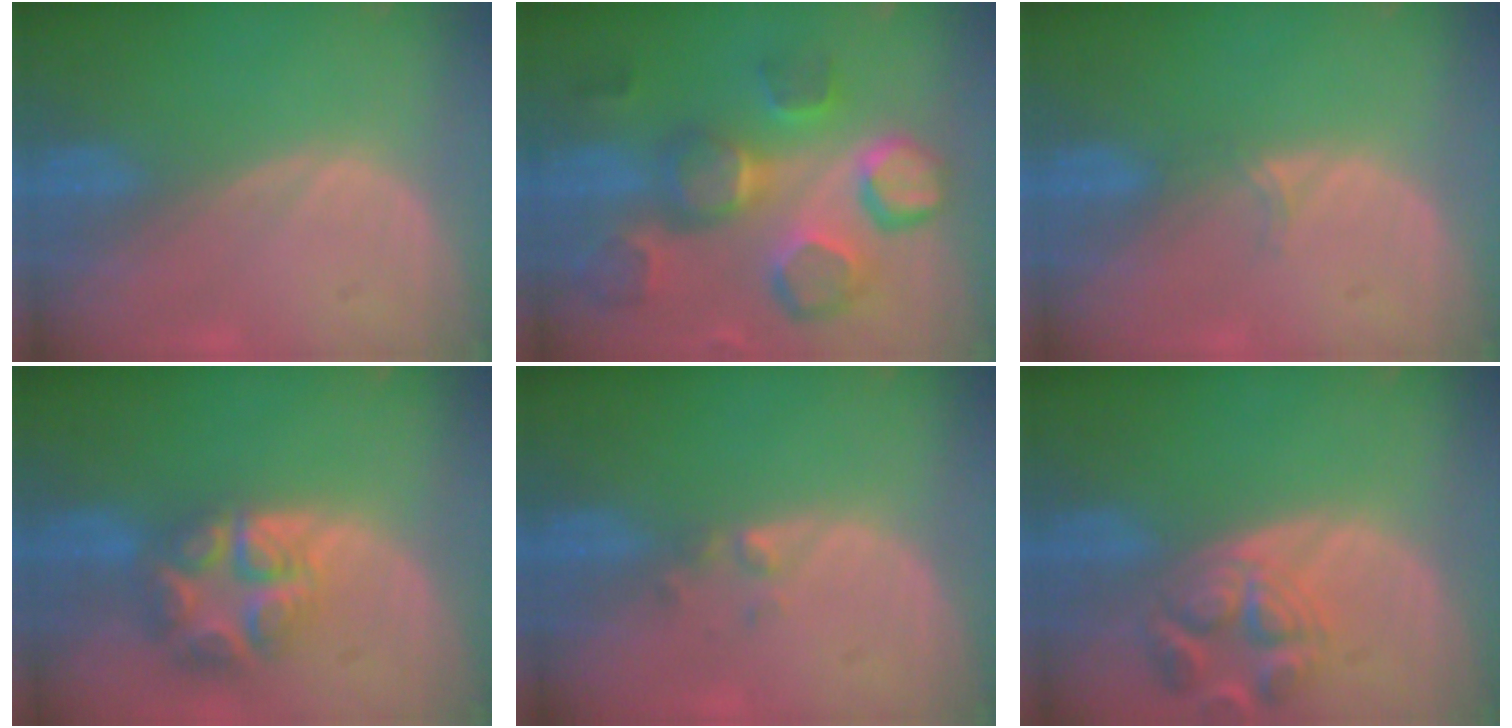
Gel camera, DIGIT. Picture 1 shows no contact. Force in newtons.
{"total": 11.9, "press": 10.8, "slide": 5.0}
{"total": 1.3, "press": 1.0, "slide": 0.9}
{"total": 8.1, "press": 7.0, "slide": 4.0}
{"total": 1.4, "press": 1.2, "slide": 0.7}
{"total": 6.8, "press": 6.3, "slide": 2.6}